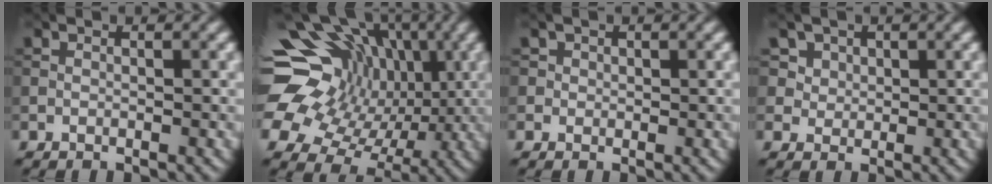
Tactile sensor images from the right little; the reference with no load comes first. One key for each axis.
{"total": 18.5, "fx": 2.8, "fy": 15.5, "fz": 9.6, "tx": -0.197, "ty": 0.046, "tz": 0.024}
{"total": 0.9, "fx": 0.4, "fy": 0.9, "fz": 0.1, "tx": 0.004, "ty": -0.004, "tz": 0.003}
{"total": 4.5, "fx": 2.3, "fy": 3.5, "fz": 1.6, "tx": -0.035, "ty": 0.006, "tz": 0.022}